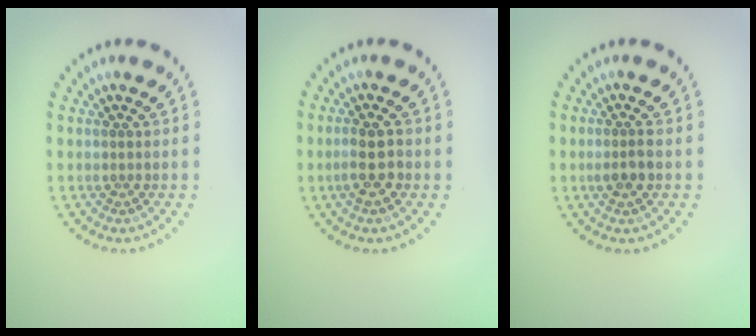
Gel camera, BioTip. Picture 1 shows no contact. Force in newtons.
{"total": 2.8, "press": 2.7, "slide": 0.7}
{"total": 1.8, "press": 1.6, "slide": 0.7}